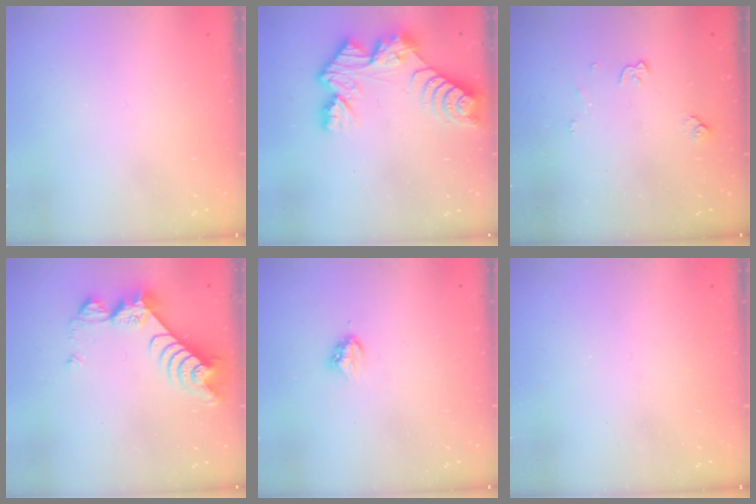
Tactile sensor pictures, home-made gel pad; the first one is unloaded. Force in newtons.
{"total": 10.3, "press": 10.3, "slide": 1.0}
{"total": 4.8, "press": 4.7, "slide": 0.7}
{"total": 8.8, "press": 8.7, "slide": 0.9}
{"total": 3.8, "press": 3.8, "slide": 0.3}
{"total": 0.0}